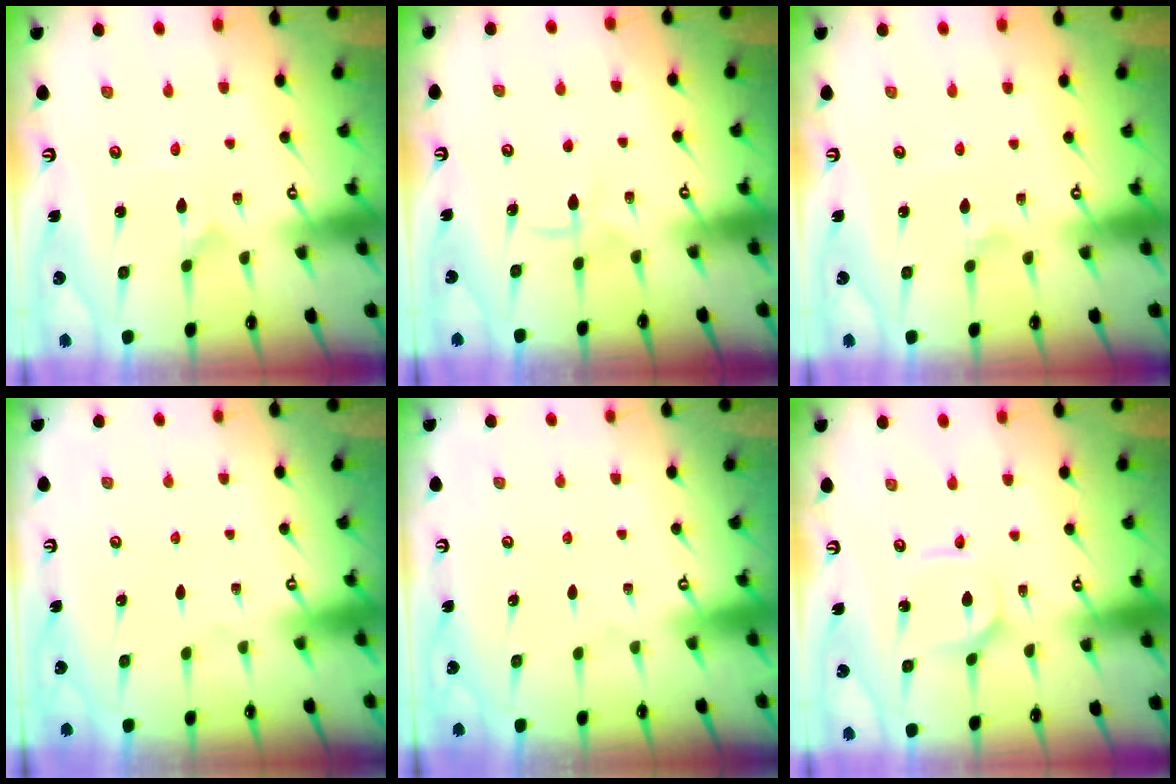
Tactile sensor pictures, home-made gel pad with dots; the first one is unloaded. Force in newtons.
{"total": 5.1, "press": 5.1, "slide": 0.7}
{"total": 2.1, "press": 2.0, "slide": 0.4}
{"total": 0.0}
{"total": 0.0}
{"total": 2.4, "press": 2.3, "slide": 0.2}